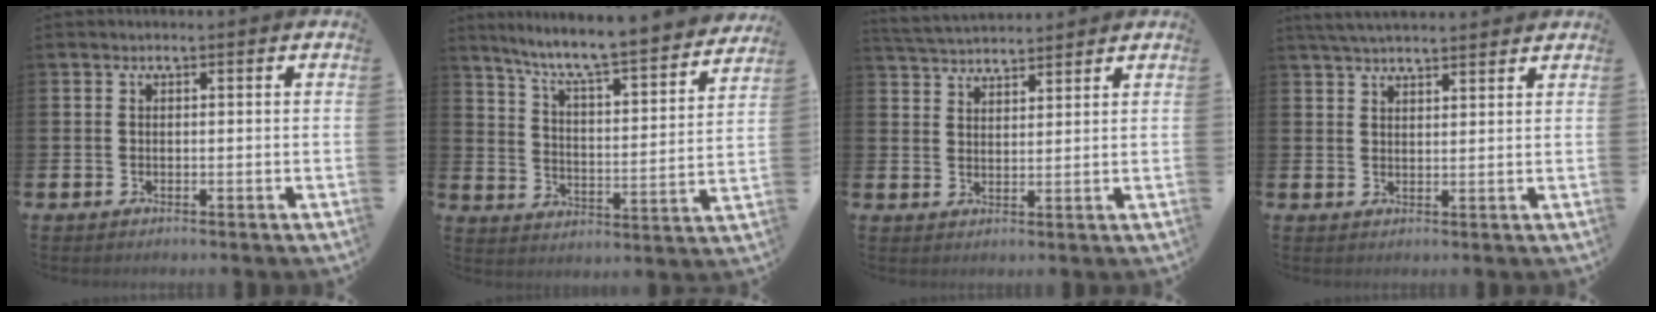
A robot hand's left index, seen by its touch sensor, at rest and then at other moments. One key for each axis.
{"total": 7.9, "fx": 7.3, "fy": 0.3, "fz": 3.2, "tx": -0.095, "ty": -0.061, "tz": 0.120}
{"total": 4.0, "fx": 4.0, "fy": 0.5, "fz": 0.1, "tx": -0.011, "ty": -0.022, "tz": 0.072}
{"total": 3.8, "fx": 3.7, "fy": 0.3, "fz": 0.8, "tx": -0.029, "ty": -0.009, "tz": 0.070}